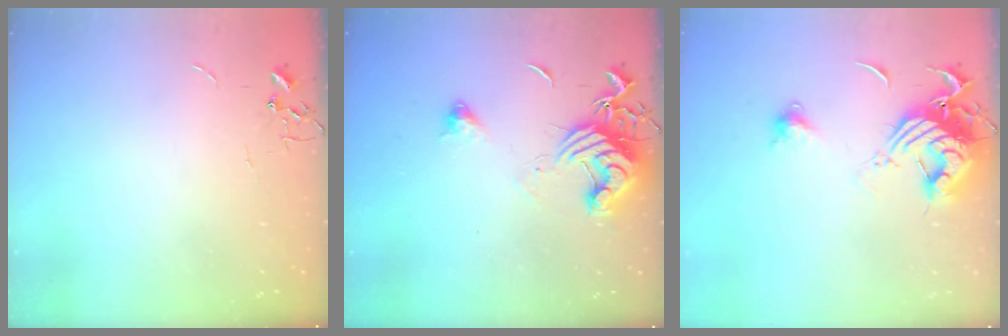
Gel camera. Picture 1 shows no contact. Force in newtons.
{"total": 12.9, "press": 12.8, "slide": 1.5}
{"total": 14.3, "press": 14.2, "slide": 1.6}